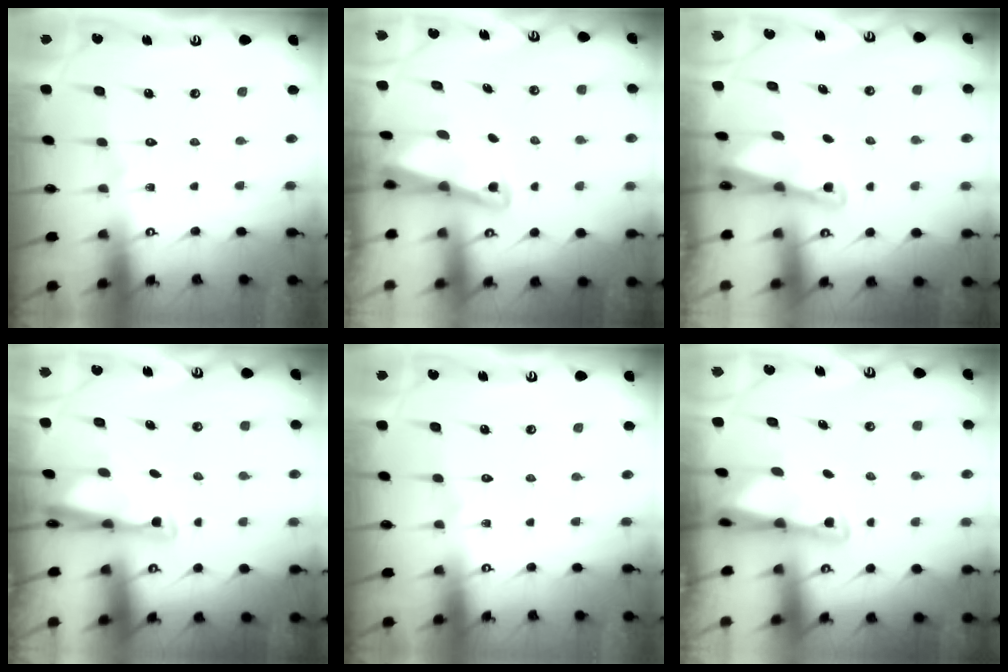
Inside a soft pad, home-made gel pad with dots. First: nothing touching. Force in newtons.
{"total": 2.5, "press": 2.4, "slide": 0.6}
{"total": 2.3, "press": 2.2, "slide": 0.3}
{"total": 2.7, "press": 2.6, "slide": 0.8}
{"total": 0.0}
{"total": 2.3, "press": 2.2, "slide": 0.4}